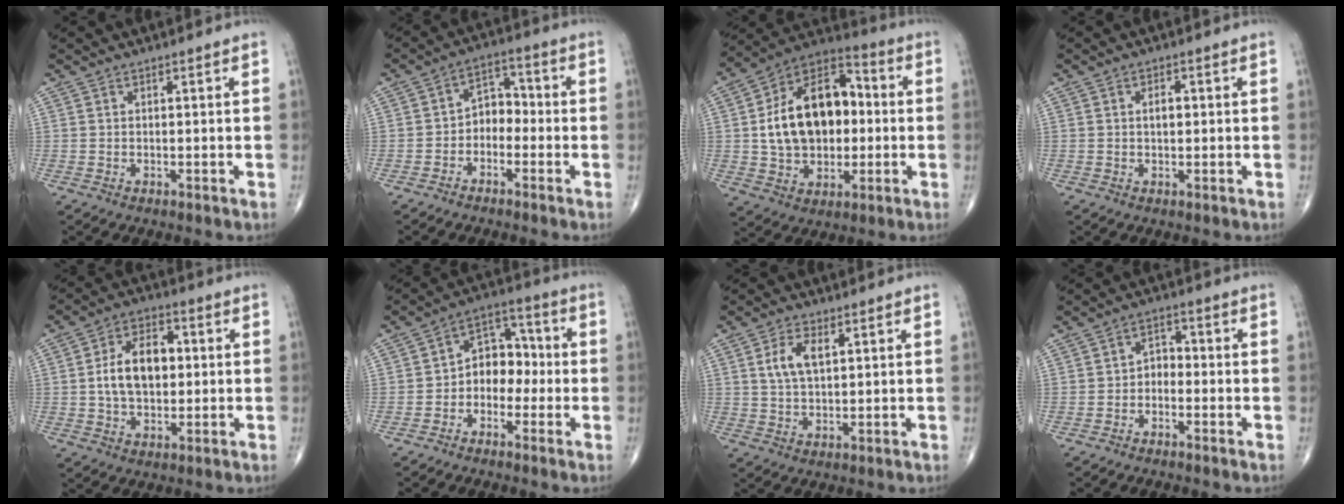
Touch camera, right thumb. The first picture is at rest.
{"total": 5.8, "force": [-1.9, 4.2, 3.4], "torque": [-0.029, 0.036, -0.049]}
{"total": 20.3, "force": [1.1, 13.5, 15.2], "torque": [-0.219, 0.029, 0.018]}
{"total": 2.3, "force": [0.3, 1.4, 1.9], "torque": [-0.028, 0.003, 0.003]}
{"total": 11.6, "force": [0.8, 7.4, 9.0], "torque": [-0.139, 0.015, 0.012]}
{"total": 8.7, "force": [-1.5, 6.5, 5.6], "torque": [-0.047, 0.044, -0.042]}
{"total": 6.2, "force": [2.0, 3.2, 4.9], "torque": [-0.096, -0.003, 0.043]}
{"total": 3.4, "force": [-1.2, 2.4, 2.0], "torque": [-0.015, 0.025, -0.034]}